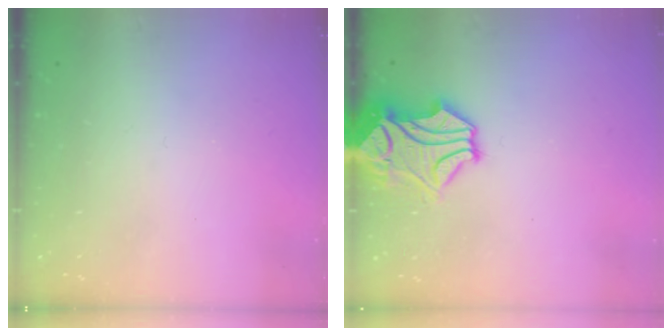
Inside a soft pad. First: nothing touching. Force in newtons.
{"total": 3.2, "press": 2.8, "slide": 1.6}